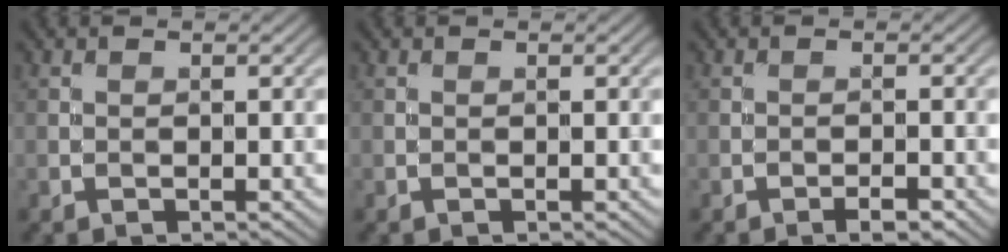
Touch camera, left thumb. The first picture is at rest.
{"total": 0.0}
{"total": 1.9, "force": [-1.3, 0.4, 1.3], "torque": [-0.022, 0.002, -0.024]}